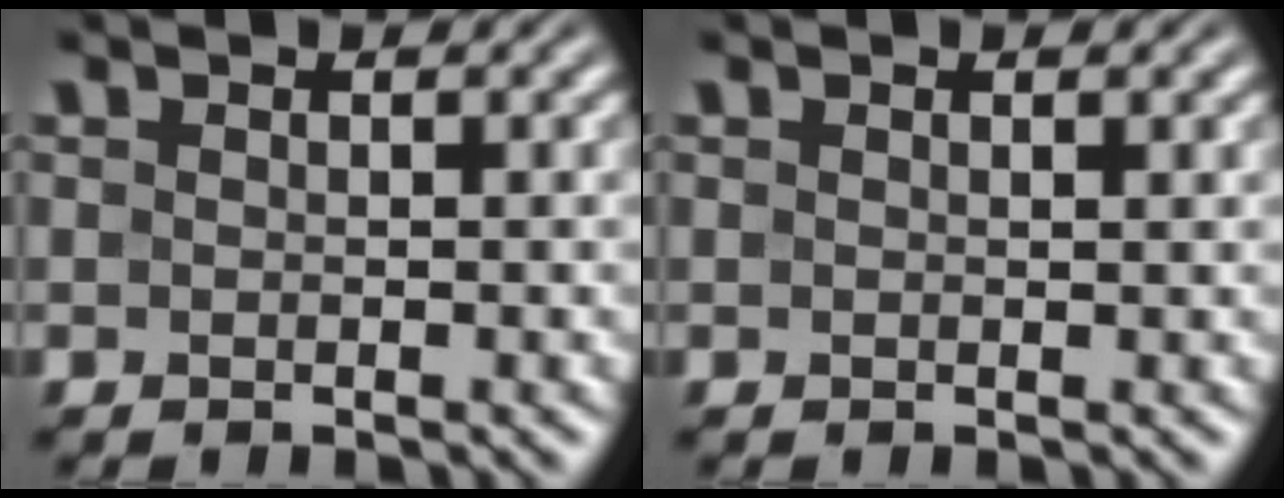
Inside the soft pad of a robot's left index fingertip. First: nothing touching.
{"total": 0.5, "force": [0.4, 0.1, 0.3], "torque": [-0.004, 0.001, 0.007]}